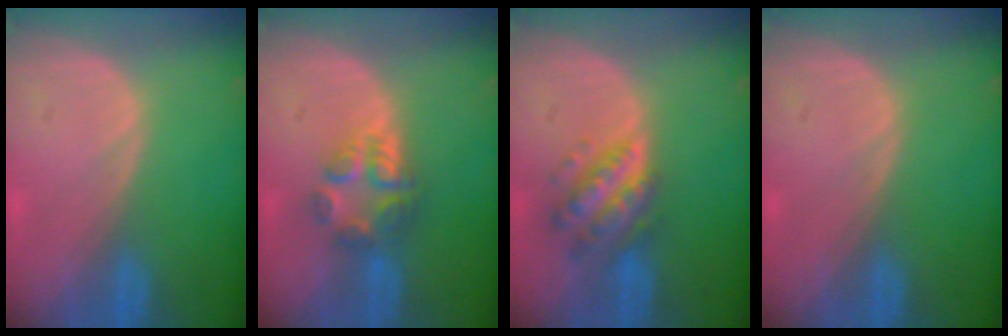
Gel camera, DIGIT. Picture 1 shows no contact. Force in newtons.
{"total": 6.0, "press": 5.2, "slide": 3.1}
{"total": 6.4, "press": 6.4, "slide": 0.2}
{"total": 0.0}